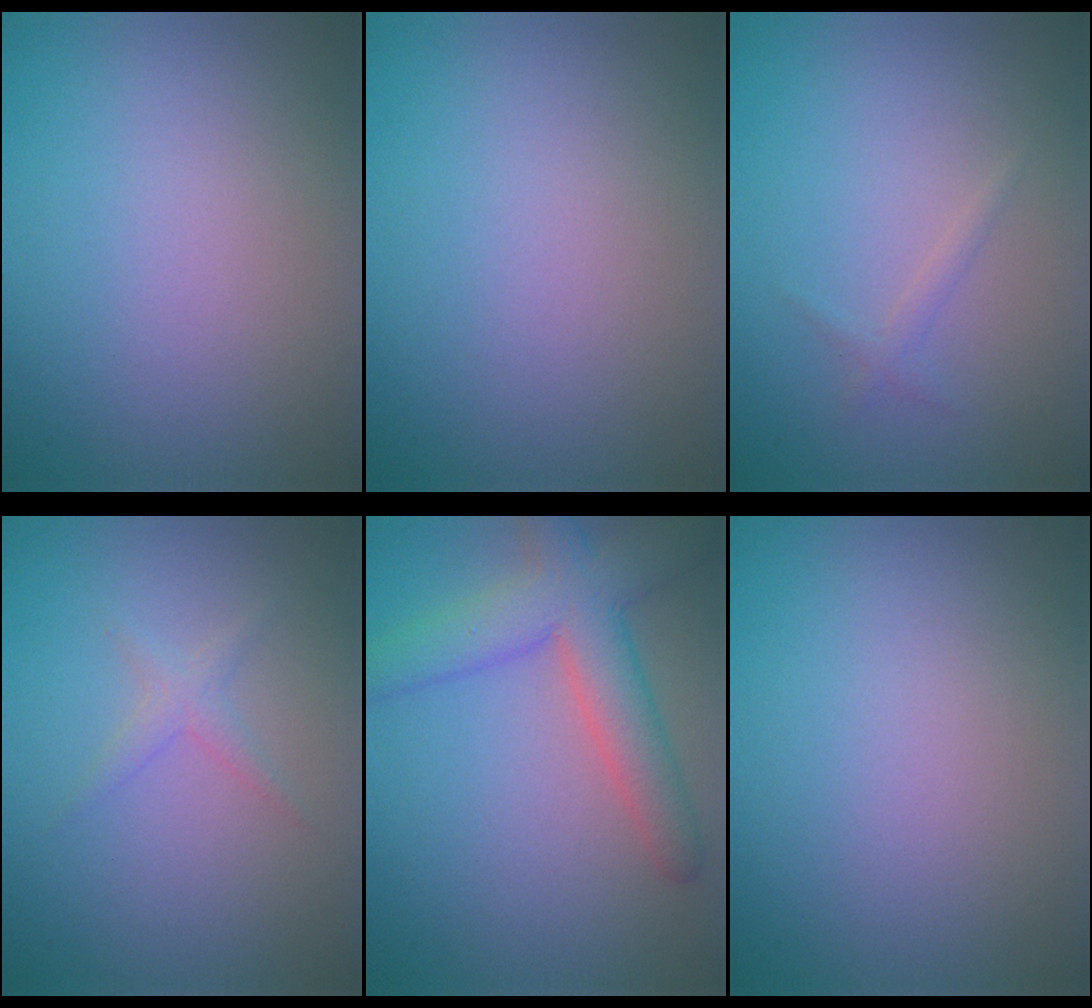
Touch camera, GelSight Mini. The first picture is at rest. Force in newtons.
{"total": 0.0}
{"total": 0.8, "press": 0.8, "slide": 0.1}
{"total": 1.3, "press": 1.3, "slide": 0.1}
{"total": 6.3, "press": 6.3, "slide": 0.3}
{"total": 0.0}